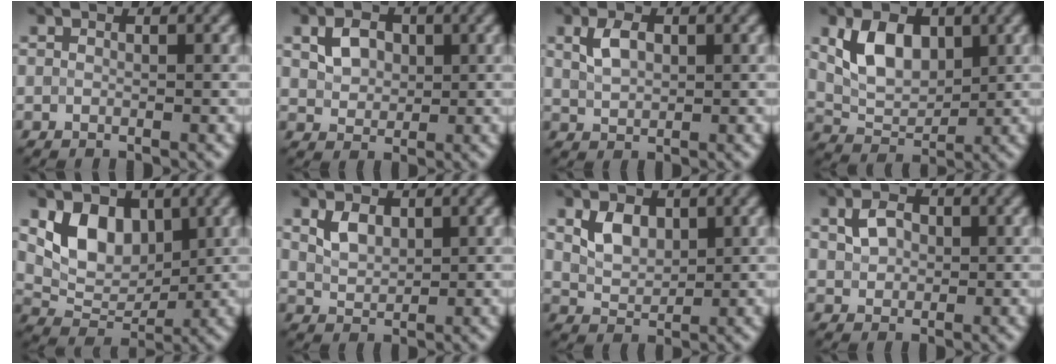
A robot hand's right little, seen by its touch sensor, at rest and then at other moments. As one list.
[{"total": 2.9, "force": [0.9, 2.3, 1.7], "torque": [-0.035, 0.002, 0.015]}, {"total": 2.7, "force": [0.9, 1.7, 1.9], "torque": [-0.041, 0.003, 0.021]}, {"total": 5.3, "force": [1.7, 3.4, 3.6], "torque": [-0.072, -0.001, 0.031]}, {"total": 5.5, "force": [2.0, 3.9, 3.4], "torque": [-0.058, -0.007, 0.036]}, {"total": 2.5, "force": [1.1, 1.6, 1.5], "torque": [-0.032, -0.001, 0.025]}, {"total": 3.1, "force": [1.2, 2.1, 1.9], "torque": [-0.038, -0.001, 0.025]}, {"total": 2.6, "force": [0.7, 2.0, 1.6], "torque": [-0.035, 0.004, 0.012]}]